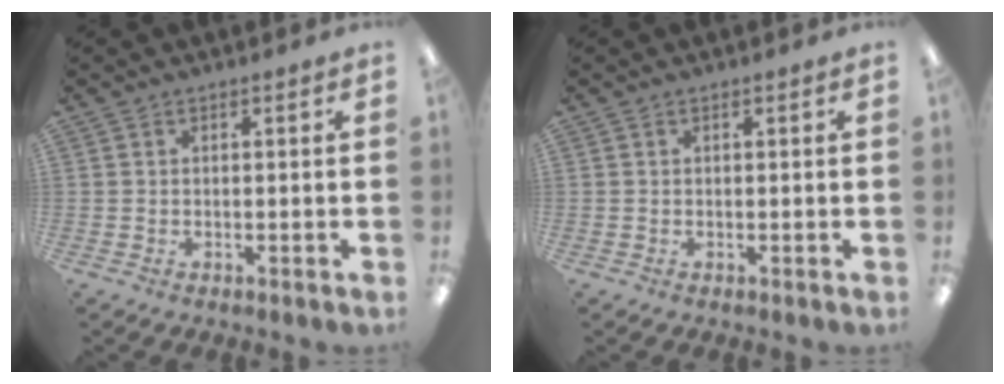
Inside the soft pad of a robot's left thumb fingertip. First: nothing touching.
{"total": 0.0}